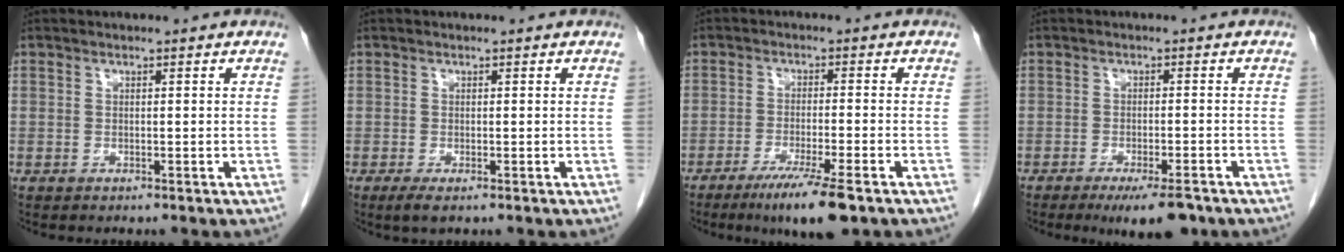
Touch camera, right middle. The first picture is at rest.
{"total": 1.9, "force": [-1.1, 0.5, 1.5], "torque": [-0.028, -0.005, -0.018]}
{"total": 8.5, "force": [-5.6, 0.1, 6.4], "torque": [-0.106, -0.022, -0.089]}
{"total": 6.7, "force": [-4.8, 1.4, 4.4], "torque": [-0.062, -0.011, -0.071]}